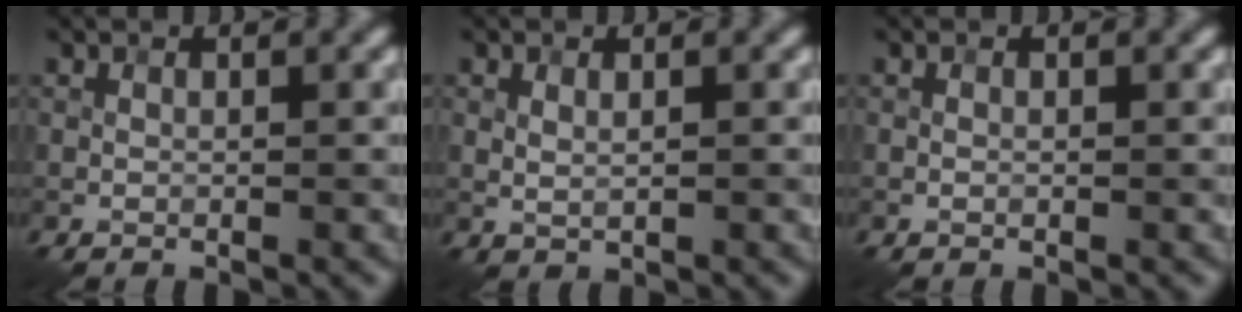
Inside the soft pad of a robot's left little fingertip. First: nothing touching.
{"total": 1.1, "force": [0.2, 0.6, 0.9], "torque": [-0.022, -0.001, 0.007]}
{"total": 0.0}